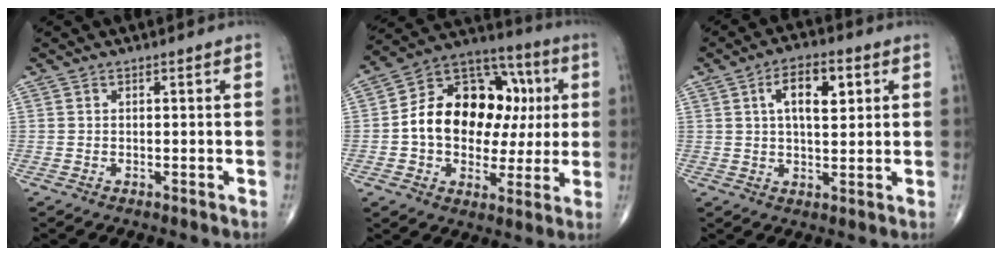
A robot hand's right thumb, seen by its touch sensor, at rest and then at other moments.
{"total": 20.9, "force": [1.6, 14.8, 14.8], "torque": [-0.188, 0.038, 0.025]}
{"total": 8.7, "force": [2.7, 4.1, 7.2], "torque": [-0.096, 0.002, 0.039]}